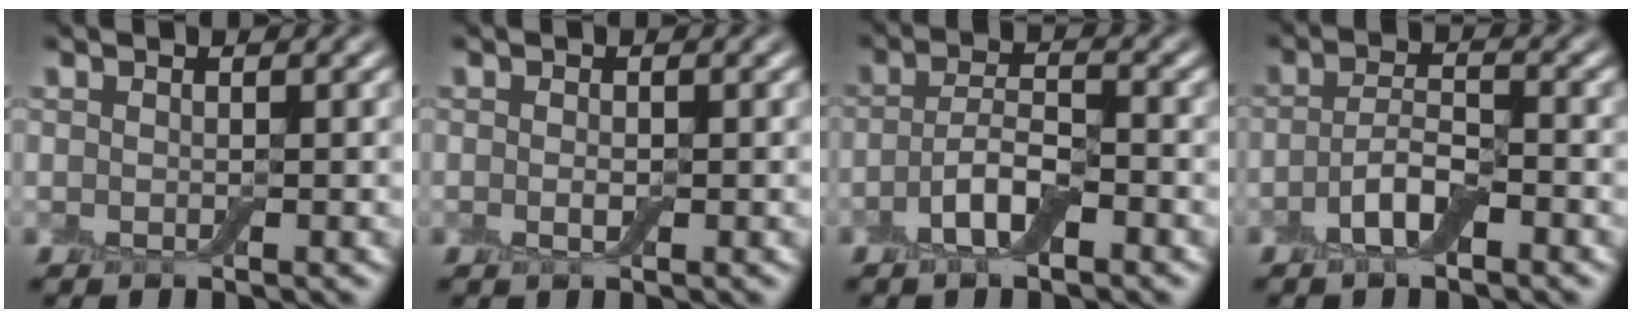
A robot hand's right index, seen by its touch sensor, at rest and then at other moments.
{"total": 0.9, "force": [-0.1, 0.4, 0.8], "torque": [-0.018, -0.002, -0.003]}
{"total": 3.7, "force": [-1.6, 1.4, 3.1], "torque": [-0.064, 0.004, -0.035]}
{"total": 3.4, "force": [-1.6, 1.2, 2.7], "torque": [-0.059, 0.004, -0.035]}